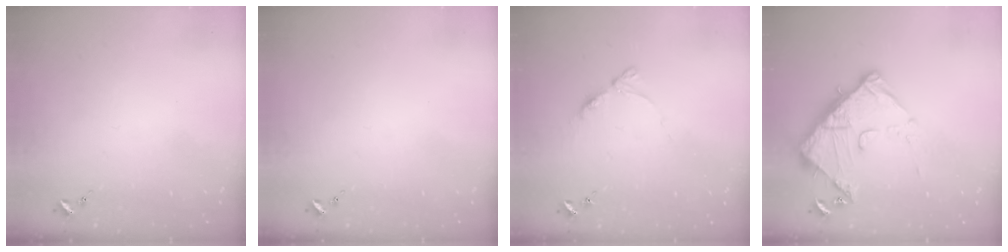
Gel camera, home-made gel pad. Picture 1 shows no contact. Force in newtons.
{"total": 0.0}
{"total": 6.9, "press": 6.8, "slide": 0.7}
{"total": 13.0, "press": 13.0, "slide": 1.3}